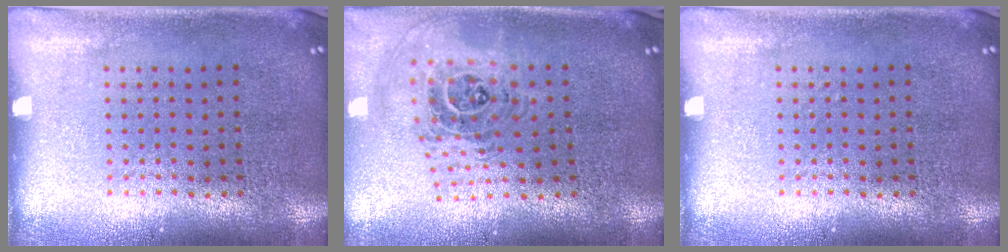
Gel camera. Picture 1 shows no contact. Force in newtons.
{"total": 1.3, "press": 1.2, "slide": 0.6}
{"total": 0.0}